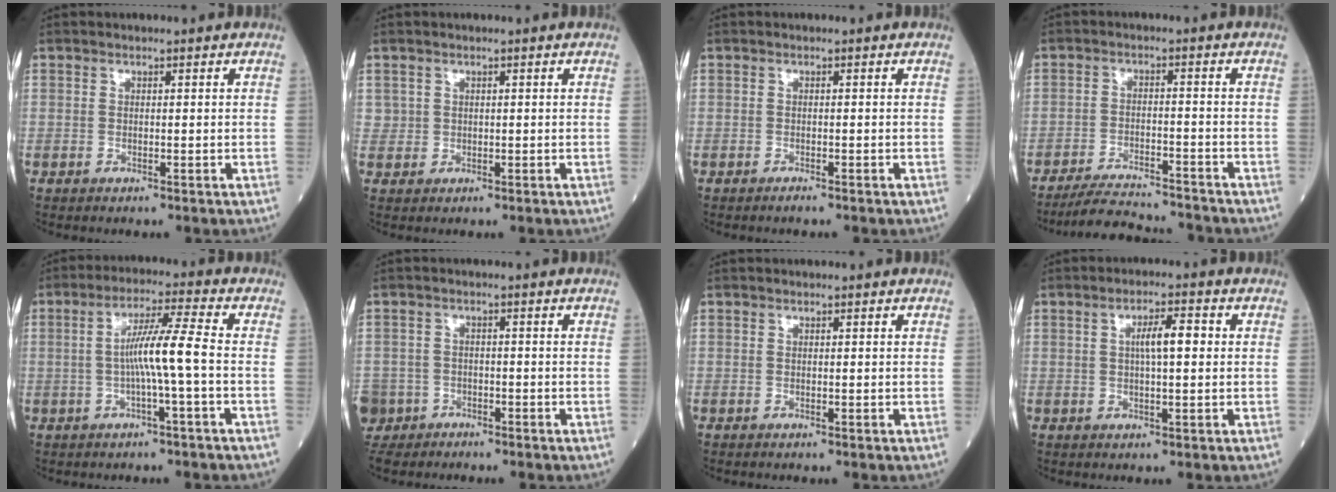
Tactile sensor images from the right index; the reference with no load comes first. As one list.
[{"total": 1.4, "force": [0.5, 1.3, 0.0], "torque": [0.013, 0.003, 0.005]}, {"total": 0.7, "force": [-0.7, 0.0, 0.3], "torque": [-0.011, -0.001, -0.010]}, {"total": 10.1, "force": [-9.8, 0.6, 2.6], "torque": [-0.040, -0.005, -0.157]}, {"total": 7.1, "force": [-1.0, -0.8, 7.0], "torque": [-0.130, 0.013, -0.018]}, {"total": 6.8, "force": [-4.3, 5.3, 0.3], "torque": [-0.018, 0.005, -0.077]}, {"total": 0.0}, {"total": 4.6, "force": [0.7, 0.9, 4.4], "torque": [-0.076, 0.012, 0.011]}]